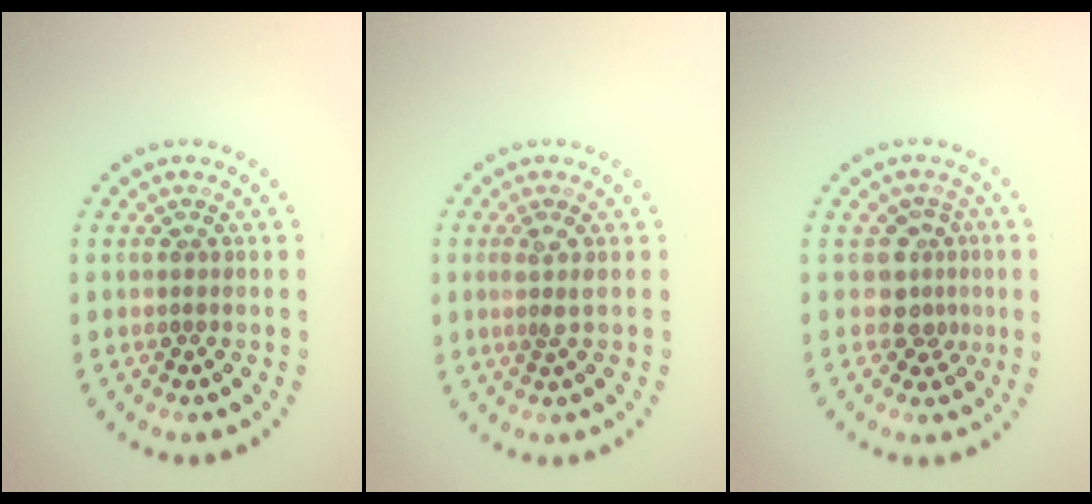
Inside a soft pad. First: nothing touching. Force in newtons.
{"total": 1.4, "press": 1.1, "slide": 0.8}
{"total": 2.6, "press": 1.9, "slide": 1.8}